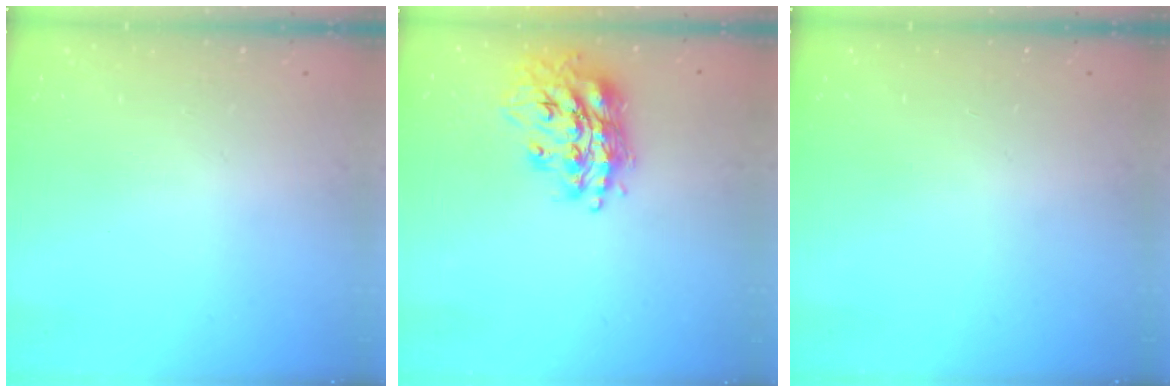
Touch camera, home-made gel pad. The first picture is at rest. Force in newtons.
{"total": 17.1, "press": 17.0, "slide": 1.4}
{"total": 0.0}